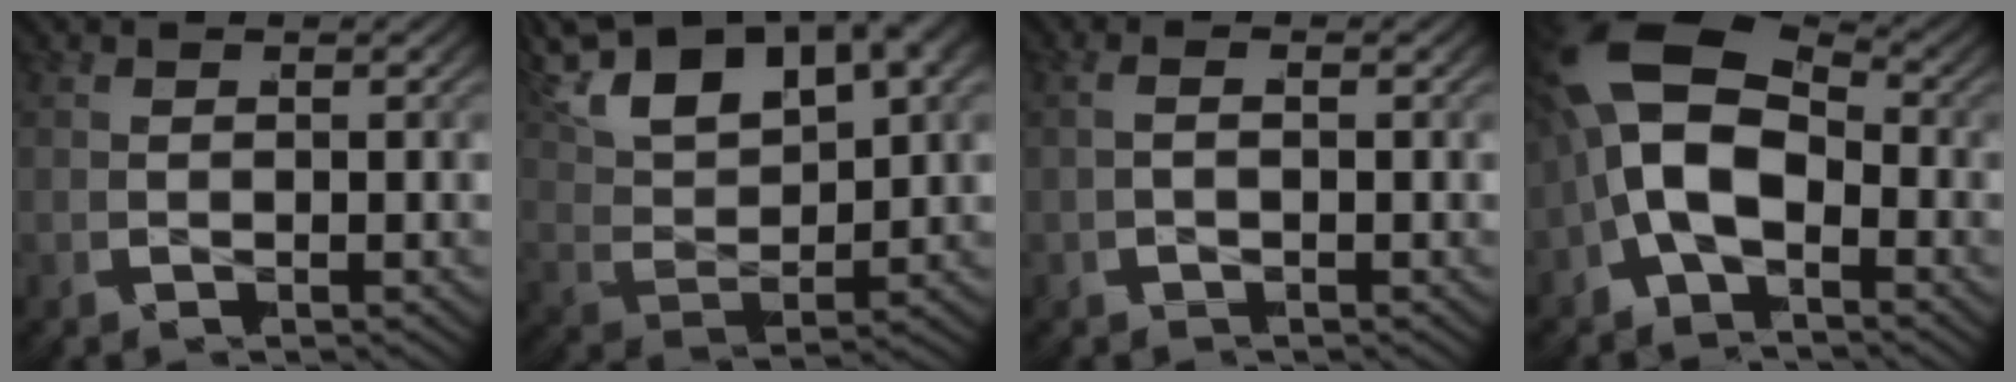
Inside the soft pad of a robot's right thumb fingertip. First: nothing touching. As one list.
[{"total": 10.0, "force": [3.4, 6.2, 7.0], "torque": [-0.150, 0.014, 0.049]}, {"total": 0.9, "force": [-0.4, 0.0, 0.8], "torque": [-0.015, 0.013, -0.014]}, {"total": 13.8, "force": [-0.1, 9.6, 9.9], "torque": [-0.237, -0.006, -0.010]}]